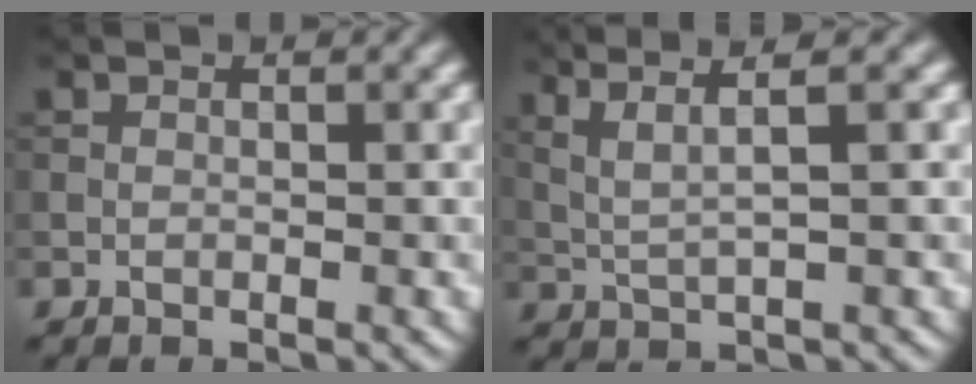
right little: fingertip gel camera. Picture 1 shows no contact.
{"total": 4.7, "force": [2.5, 0.9, 3.9], "torque": [-0.078, 0.009, 0.033]}